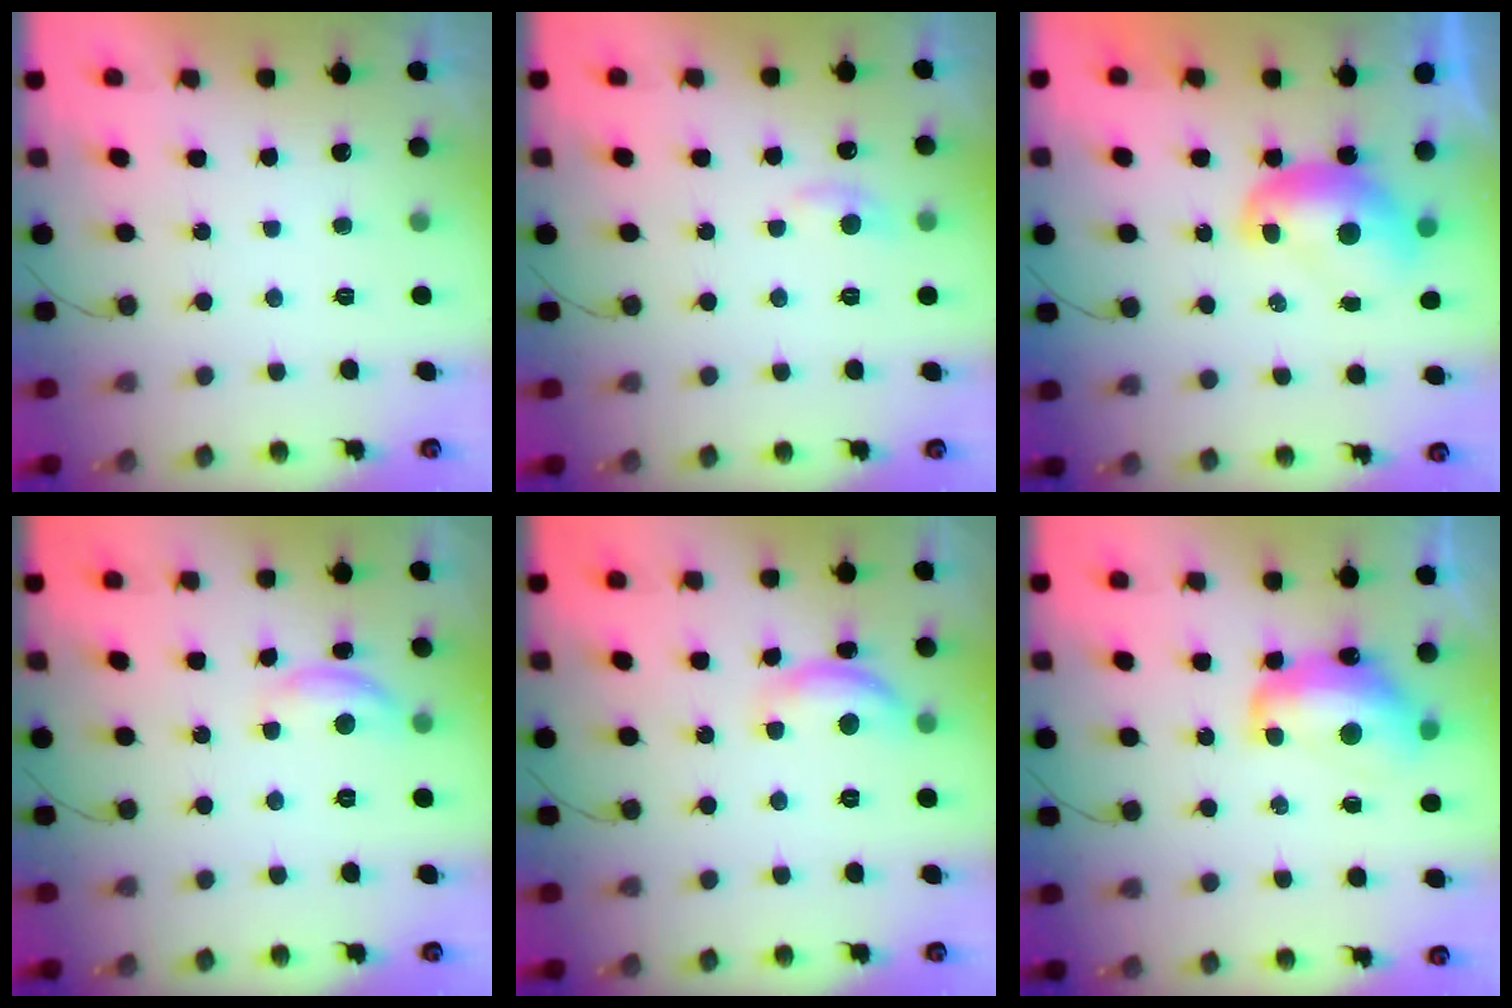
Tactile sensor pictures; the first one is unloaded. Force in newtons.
{"total": 5.3, "press": 5.2, "slide": 0.8}
{"total": 9.1, "press": 9.1, "slide": 0.6}
{"total": 7.9, "press": 7.9, "slide": 0.3}
{"total": 10.5, "press": 10.5, "slide": 0.5}
{"total": 12.7, "press": 12.6, "slide": 1.2}